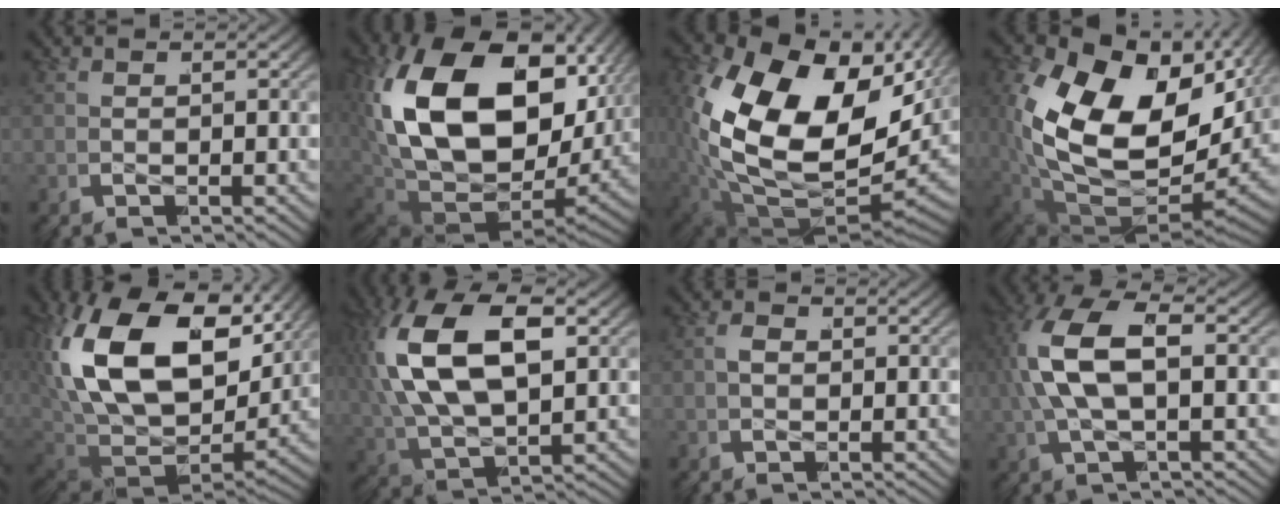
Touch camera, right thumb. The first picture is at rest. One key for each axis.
{"total": 21.3, "fx": 1.7, "fy": 13.9, "fz": 16.1, "tx": -0.328, "ty": -0.055, "tz": 0.050}
{"total": 22.5, "fx": 1.3, "fy": 14.6, "fz": 17.1, "tx": -0.347, "ty": -0.047, "tz": 0.042}
{"total": 20.6, "fx": 1.6, "fy": 13.7, "fz": 15.3, "tx": -0.297, "ty": -0.038, "tz": 0.039}
{"total": 17.3, "fx": 2.4, "fy": 11.5, "fz": 12.8, "tx": -0.288, "ty": -0.036, "tz": 0.052}
{"total": 13.5, "fx": 0.9, "fy": 8.9, "fz": 10.1, "tx": -0.257, "ty": -0.040, "tz": 0.040}
{"total": 1.3, "fx": 0.0, "fy": 1.0, "fz": 0.8, "tx": -0.013, "ty": -0.004, "tz": 0.000}
{"total": 8.2, "fx": 1.1, "fy": 4.3, "fz": 6.9, "tx": -0.160, "ty": -0.004, "tz": 0.022}